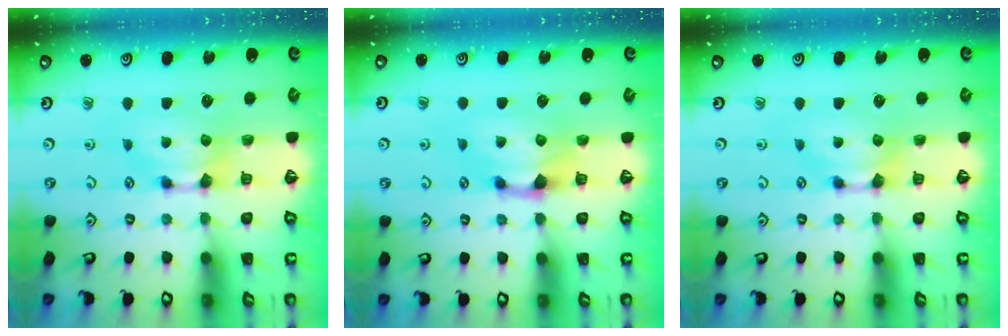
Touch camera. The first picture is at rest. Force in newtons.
{"total": 1.2, "press": 0.0, "slide": 1.2}
{"total": 0.0}